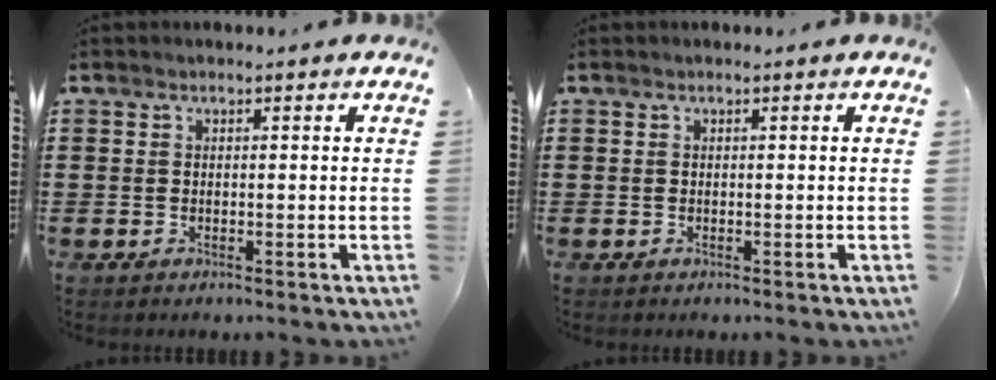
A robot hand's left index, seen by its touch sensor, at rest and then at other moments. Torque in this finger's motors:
{"motor_torque": [-0.05, 0.11, 0.00, 0.00]}